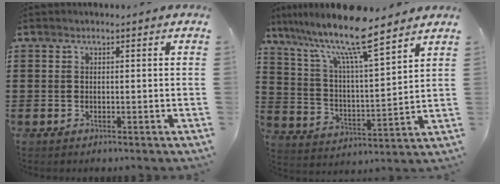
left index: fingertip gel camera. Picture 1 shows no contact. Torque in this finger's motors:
{"motor_torque": [2.14, 0.00, 1.05, 0.21]}